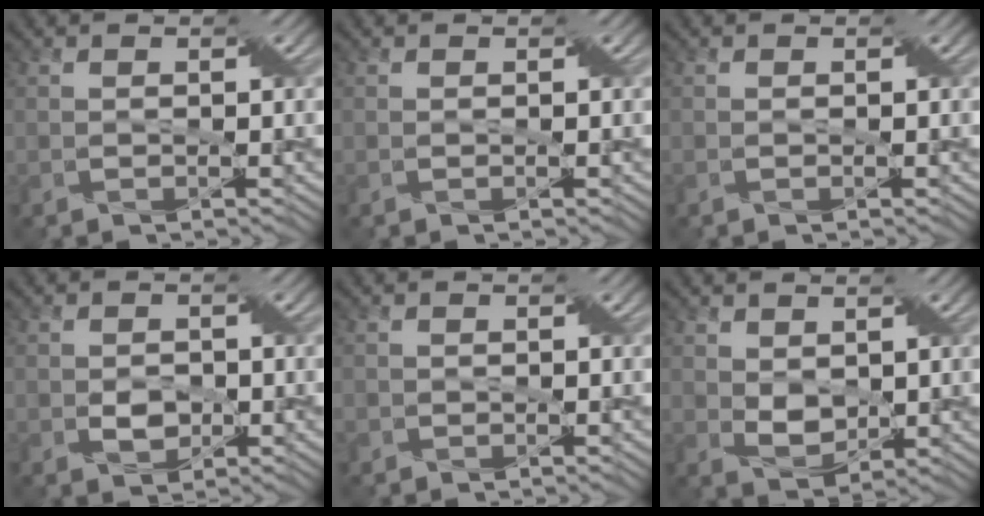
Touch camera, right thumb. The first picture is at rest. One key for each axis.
{"total": 0.0}
{"total": 0.0}
{"total": 2.2, "fx": -0.7, "fy": 1.7, "fz": 1.2, "tx": -0.024, "ty": -0.001, "tz": -0.011}
{"total": 0.9, "fx": -0.4, "fy": 0.8, "fz": -0.1, "tx": -0.001, "ty": -0.001, "tz": -0.006}
{"total": 3.2, "fx": 0.9, "fy": 2.3, "fz": 2.0, "tx": -0.047, "ty": -0.005, "tz": 0.023}